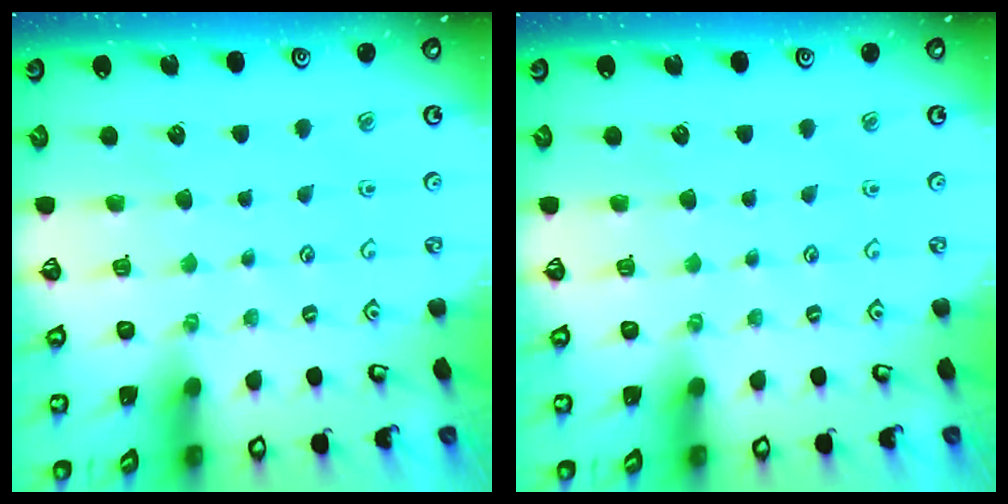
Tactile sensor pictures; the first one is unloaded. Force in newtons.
{"total": 0.0}